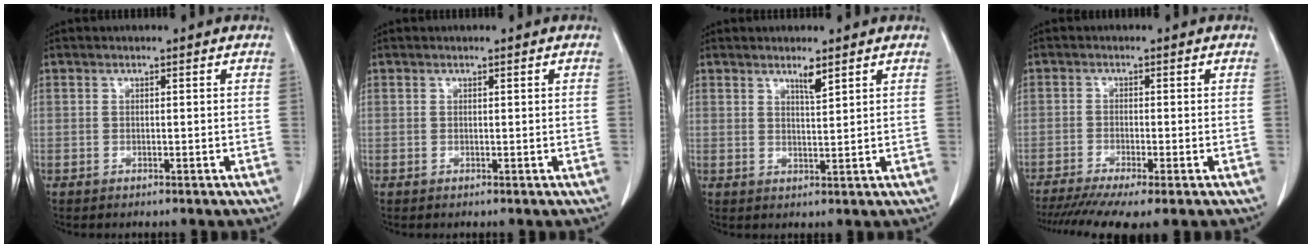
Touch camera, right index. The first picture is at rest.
{"total": 0.0}
{"total": 2.3, "force": [1.7, 0.0, 1.5], "torque": [-0.030, -0.006, 0.031]}
{"total": 9.4, "force": [-7.1, 0.7, 6.2], "torque": [-0.098, -0.015, -0.113]}